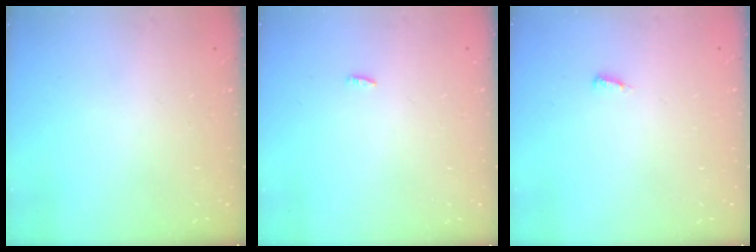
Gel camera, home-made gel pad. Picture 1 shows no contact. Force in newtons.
{"total": 6.6, "press": 2.7, "slide": 6.1}
{"total": 3.8, "press": 3.8, "slide": 0.4}